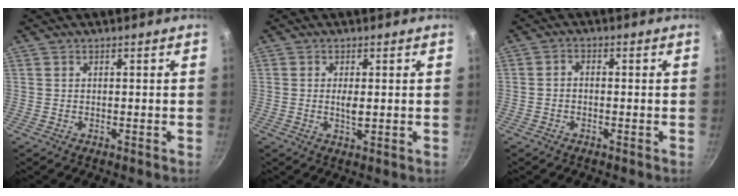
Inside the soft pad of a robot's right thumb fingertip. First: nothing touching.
{"total": 2.7, "force": [0.2, 0.9, 2.5], "torque": [-0.046, -0.005, 0.002]}
{"total": 1.7, "force": [-0.7, 1.2, 1.1], "torque": [-0.019, 0.013, -0.016]}